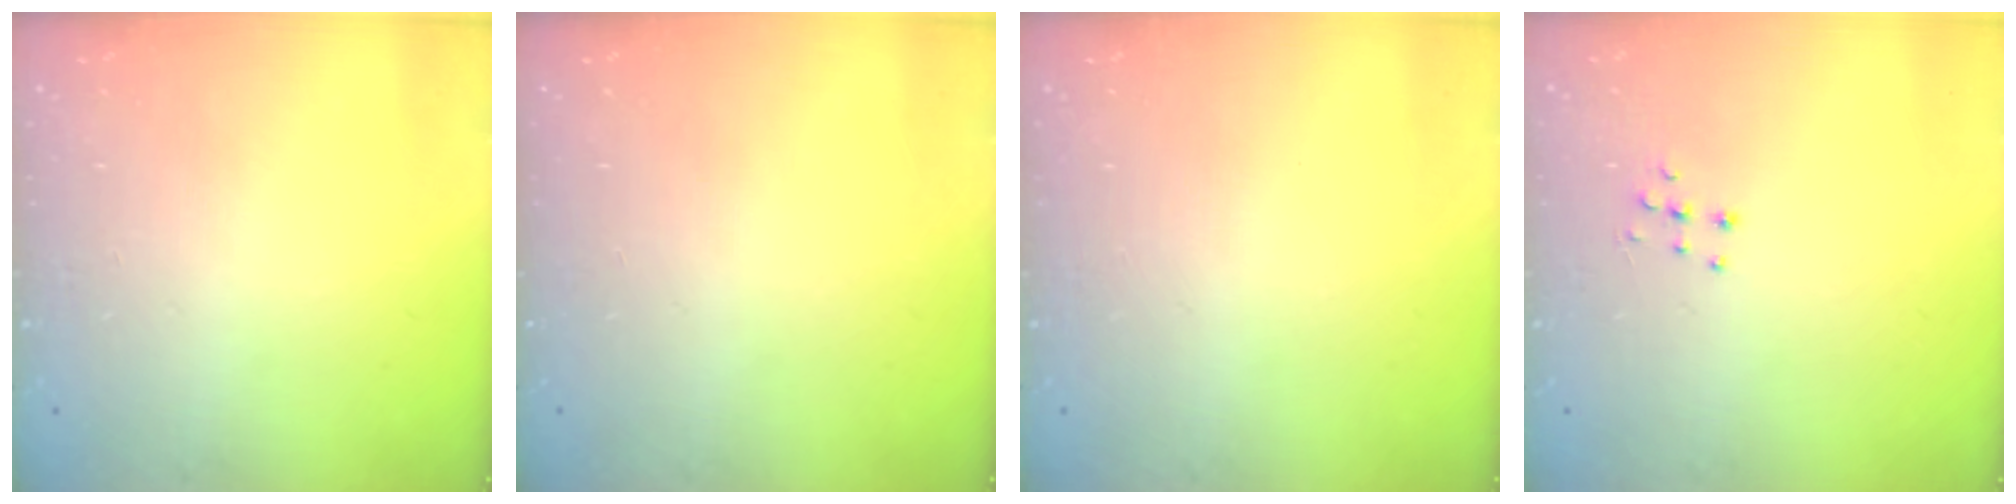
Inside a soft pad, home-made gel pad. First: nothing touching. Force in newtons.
{"total": 0.0}
{"total": 0.0}
{"total": 3.7, "press": 3.7, "slide": 0.2}